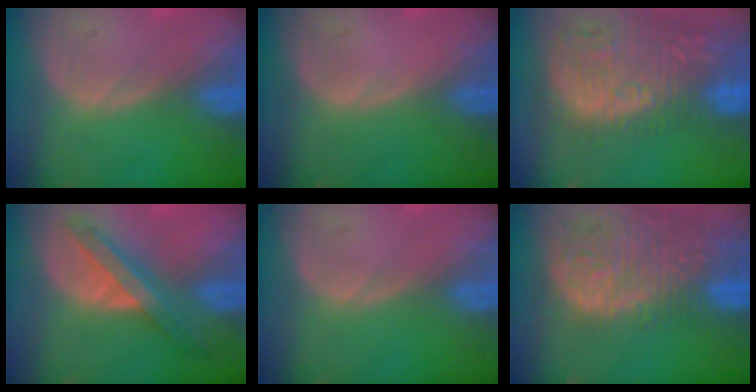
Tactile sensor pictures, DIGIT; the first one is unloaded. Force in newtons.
{"total": 0.0}
{"total": 15.0, "press": 12.8, "slide": 7.8}
{"total": 6.9, "press": 6.3, "slide": 2.9}
{"total": 0.0}
{"total": 14.5, "press": 11.9, "slide": 8.2}